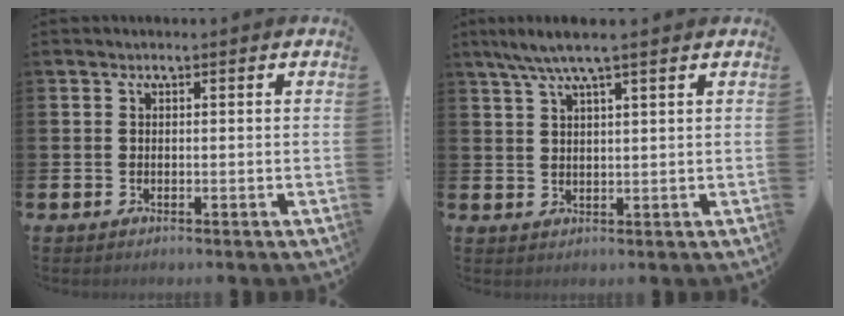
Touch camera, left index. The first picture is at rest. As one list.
[{"total": 5.1, "force": [3.9, 0.3, 3.2], "torque": [-0.076, -0.001, 0.071]}]